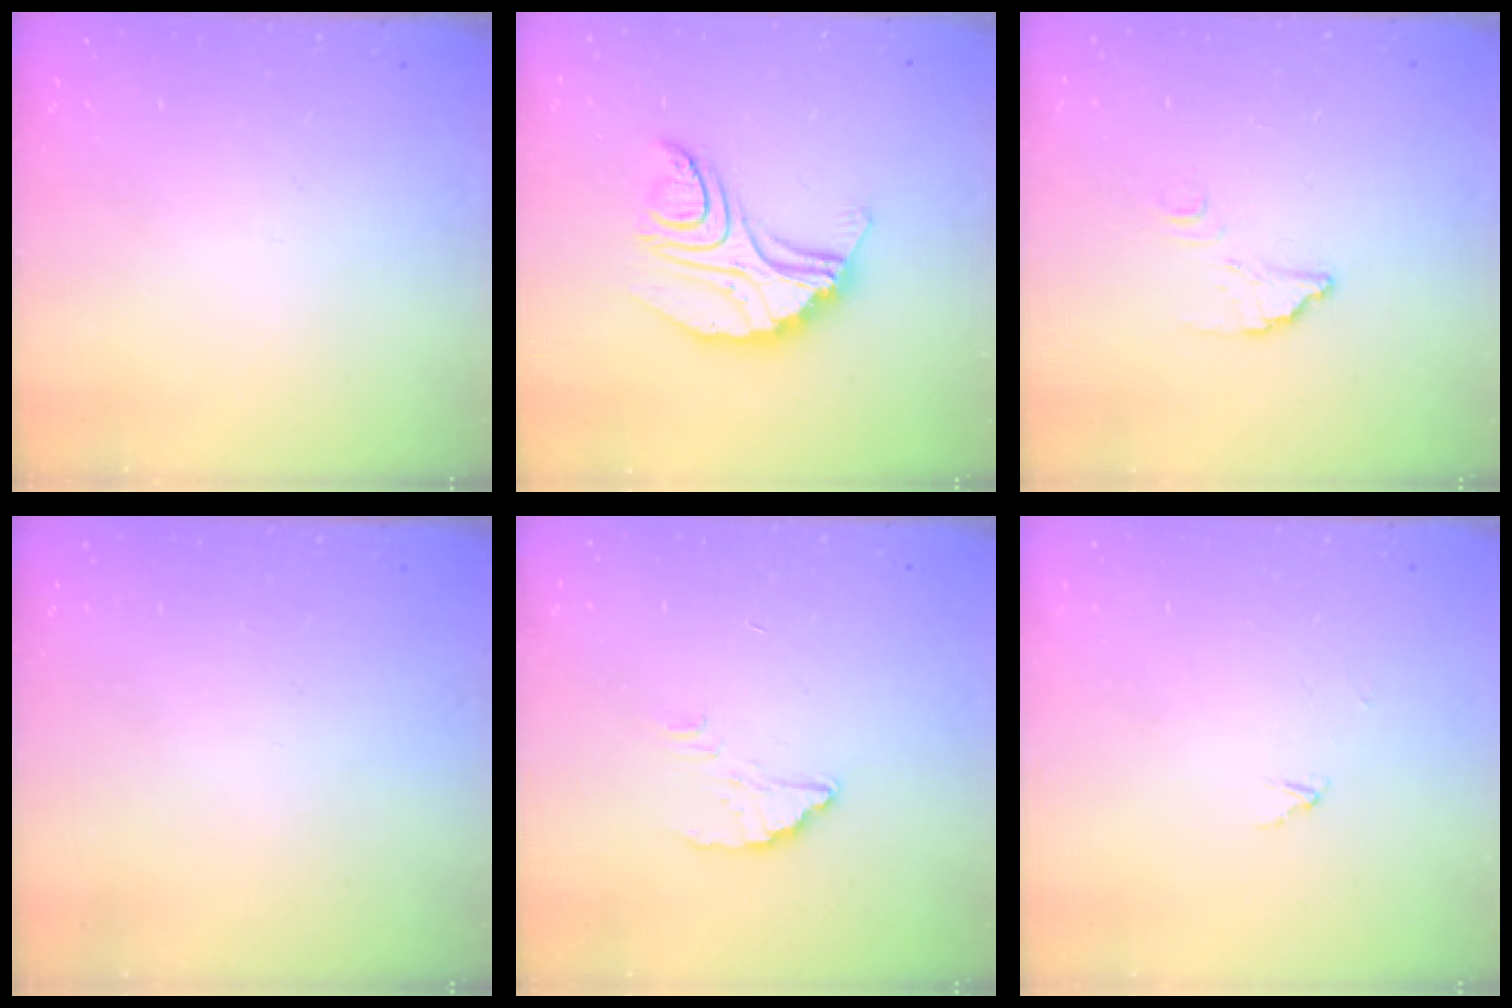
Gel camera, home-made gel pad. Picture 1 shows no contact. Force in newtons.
{"total": 12.3, "press": 12.2, "slide": 1.0}
{"total": 3.8, "press": 3.8, "slide": 0.3}
{"total": 2.1, "press": 2.1, "slide": 0.1}
{"total": 2.6, "press": 2.5, "slide": 0.3}
{"total": 2.7, "press": 2.7, "slide": 0.1}